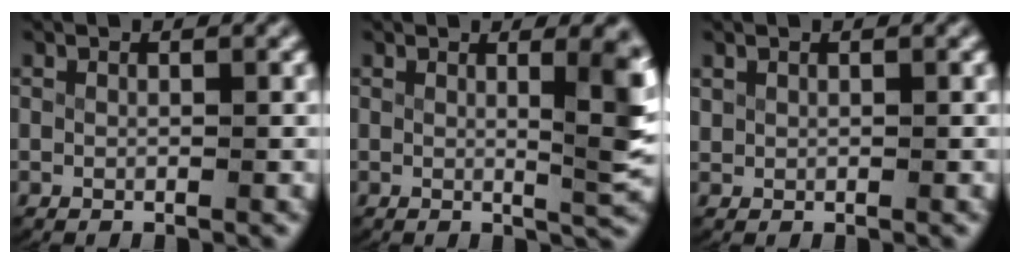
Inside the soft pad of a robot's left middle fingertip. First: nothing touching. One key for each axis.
{"total": 4.7, "fx": 0.7, "fy": 0.8, "fz": 4.6, "tx": -0.049, "ty": -0.012, "tz": 0.013}
{"total": 0.6, "fx": 0.4, "fy": 0.3, "fz": 0.3, "tx": -0.011, "ty": -0.002, "tz": 0.015}